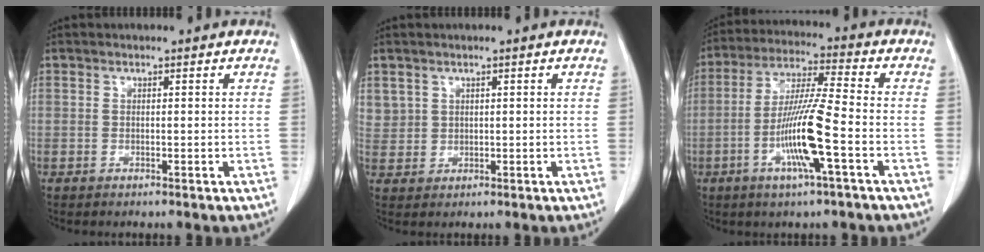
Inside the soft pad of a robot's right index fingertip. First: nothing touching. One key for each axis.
{"total": 3.6, "fx": 1.9, "fy": 3.1, "fz": 0.4, "tx": -0.002, "ty": 0.005, "tz": 0.042}
{"total": 11.7, "fx": -3.7, "fy": -0.1, "fz": 11.1, "tx": -0.218, "ty": -0.008, "tz": -0.075}